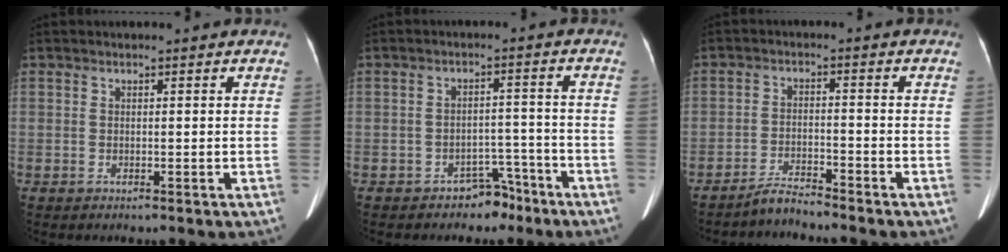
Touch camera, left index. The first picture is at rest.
{"total": 4.4, "force": [-3.4, 2.6, 1.0], "torque": [-0.010, 0.019, -0.044]}
{"total": 3.4, "force": [-3.4, -0.5, 0.2], "torque": [-0.009, -0.019, -0.062]}